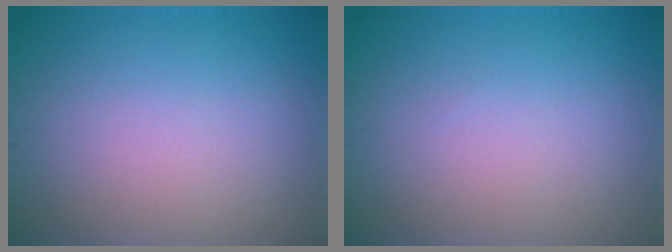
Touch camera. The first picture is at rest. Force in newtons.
{"total": 0.0}